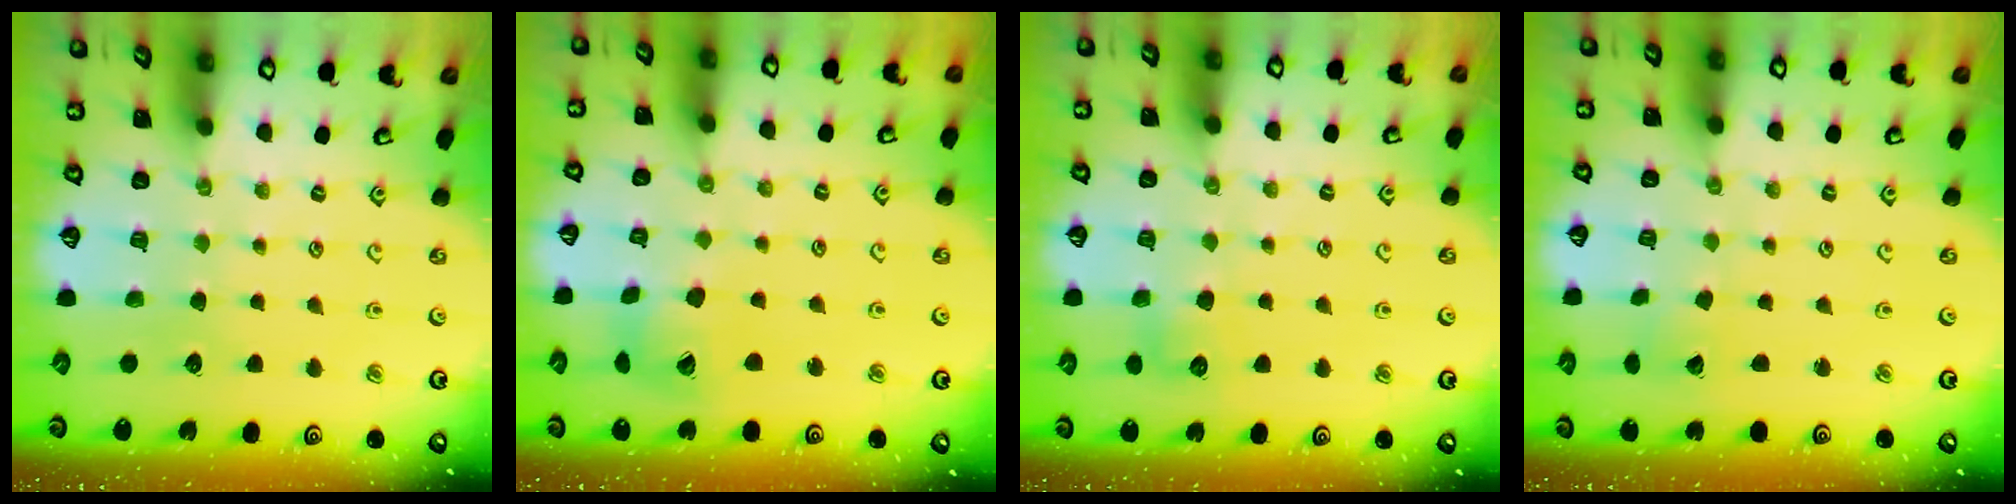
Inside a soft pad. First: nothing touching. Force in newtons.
{"total": 11.2, "press": 11.1, "slide": 1.5}
{"total": 5.3, "press": 5.3, "slide": 0.6}
{"total": 2.3, "press": 2.3, "slide": 0.1}